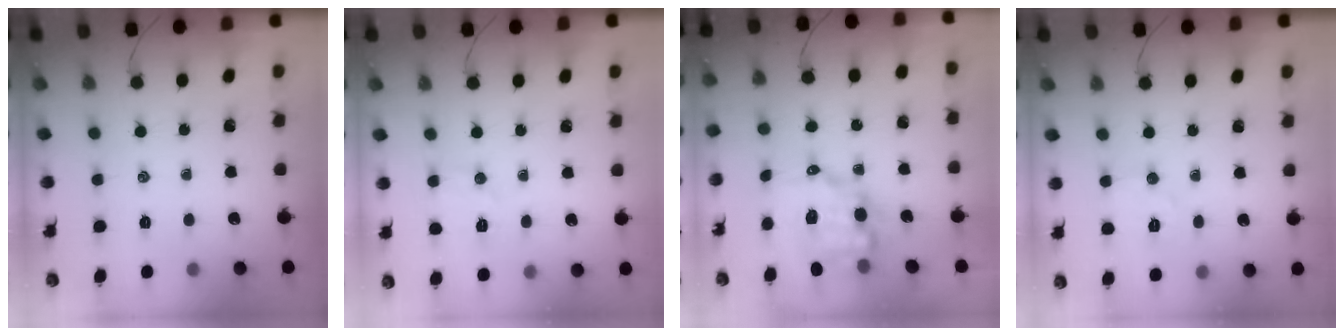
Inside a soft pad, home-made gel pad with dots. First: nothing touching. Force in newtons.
{"total": 6.7, "press": 6.6, "slide": 1.3}
{"total": 8.7, "press": 8.4, "slide": 2.3}
{"total": 6.0, "press": 5.9, "slide": 1.0}